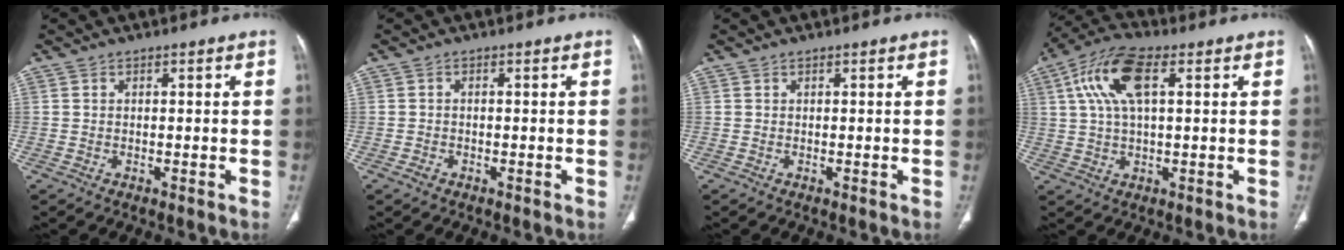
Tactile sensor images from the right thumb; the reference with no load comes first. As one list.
[{"total": 1.0, "force": [-0.6, 0.7, 0.4], "torque": [-0.007, 0.004, -0.011]}, {"total": 0.0}, {"total": 11.6, "force": [3.6, 4.9, 9.8], "torque": [-0.206, 0.019, 0.066]}]